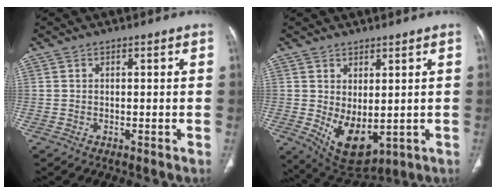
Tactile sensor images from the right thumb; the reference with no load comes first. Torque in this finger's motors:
{"motor_torque": [-0.30, 0.50, 0.38, 0.38, 0.19]}